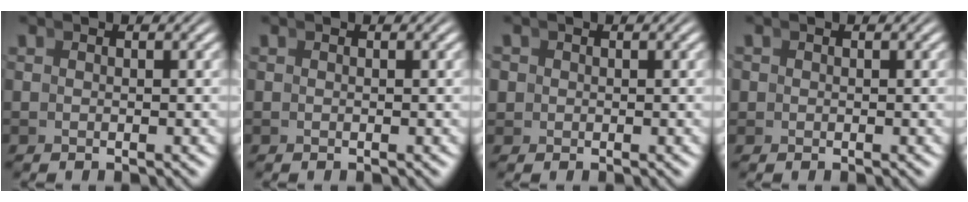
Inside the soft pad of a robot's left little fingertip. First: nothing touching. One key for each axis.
{"total": 0.0}
{"total": 2.0, "fx": -0.1, "fy": 1.9, "fz": 0.5, "tx": -0.015, "ty": -0.007, "tz": -0.001}
{"total": 1.2, "fx": -0.1, "fy": 1.1, "fz": 0.1, "tx": -0.004, "ty": -0.005, "tz": -0.001}